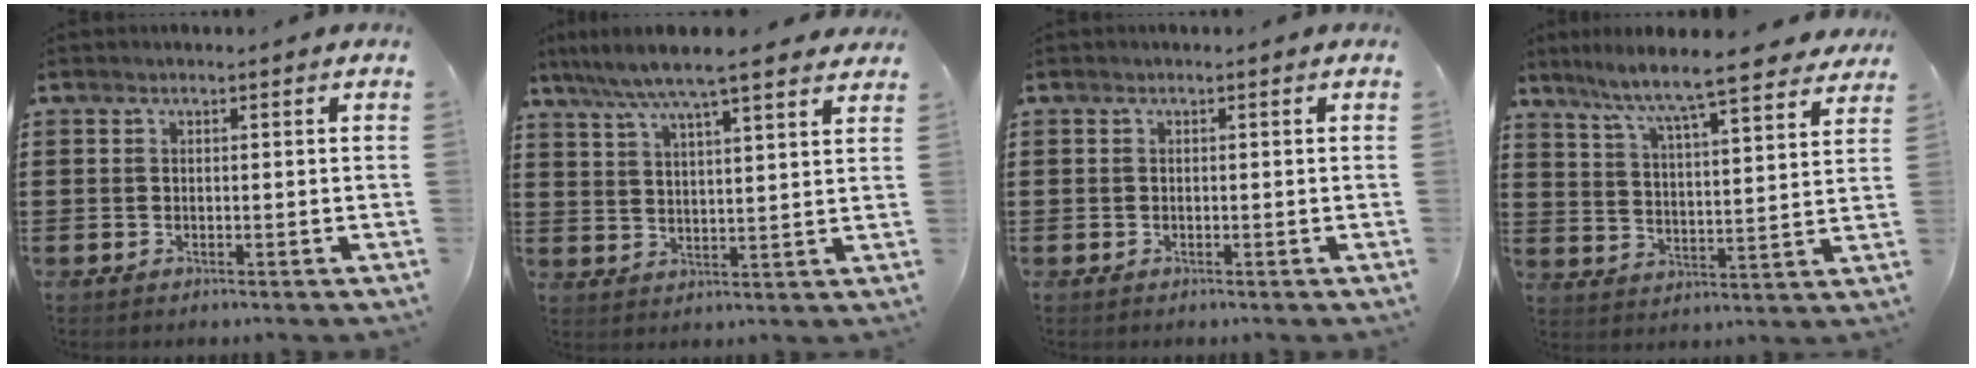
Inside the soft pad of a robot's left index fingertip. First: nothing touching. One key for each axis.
{"total": 6.5, "fx": 5.5, "fy": 0.0, "fz": 3.4, "tx": -0.085, "ty": -0.020, "tz": 0.094}
{"total": 0.0}
{"total": 7.5, "fx": 6.7, "fy": -0.1, "fz": 3.2, "tx": -0.093, "ty": -0.046, "tz": 0.109}